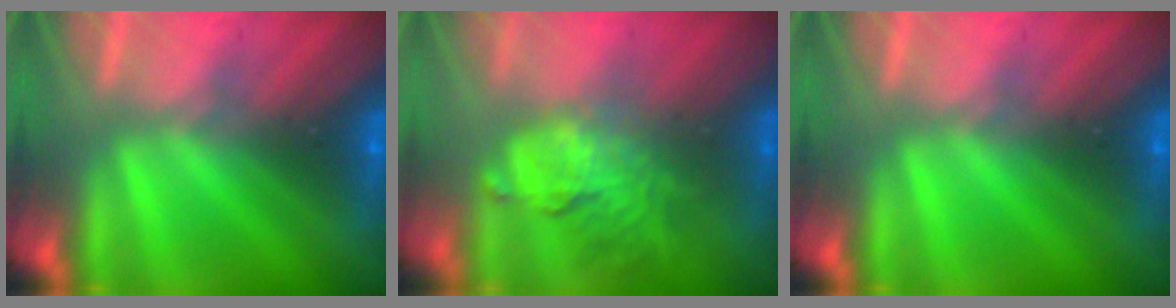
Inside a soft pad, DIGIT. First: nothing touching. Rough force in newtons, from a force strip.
{"total": 2.8}
{"total": 0.0}